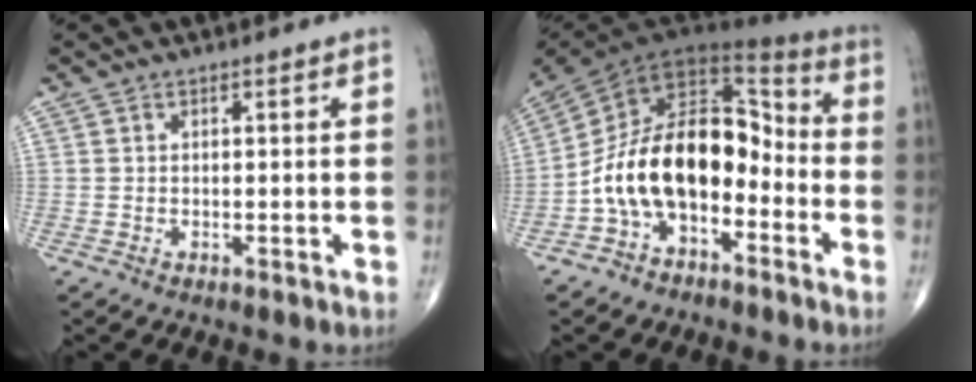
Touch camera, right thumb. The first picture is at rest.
{"total": 18.6, "force": [-5.1, 11.5, 13.7], "torque": [-0.211, 0.088, -0.096]}